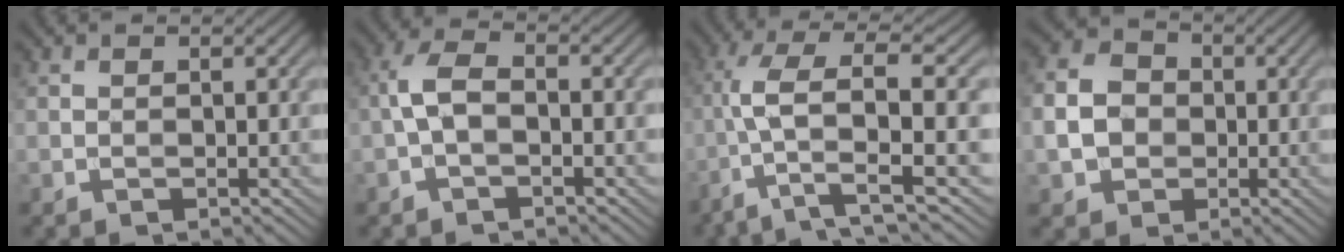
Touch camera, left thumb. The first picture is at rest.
{"total": 4.2, "force": [-0.9, 2.0, 3.6], "torque": [-0.084, 0.011, -0.027]}
{"total": 8.6, "force": [-1.7, 2.2, 8.1], "torque": [-0.159, 0.017, -0.043]}
{"total": 5.9, "force": [-0.8, 5.1, 2.9], "torque": [-0.075, -0.001, -0.024]}